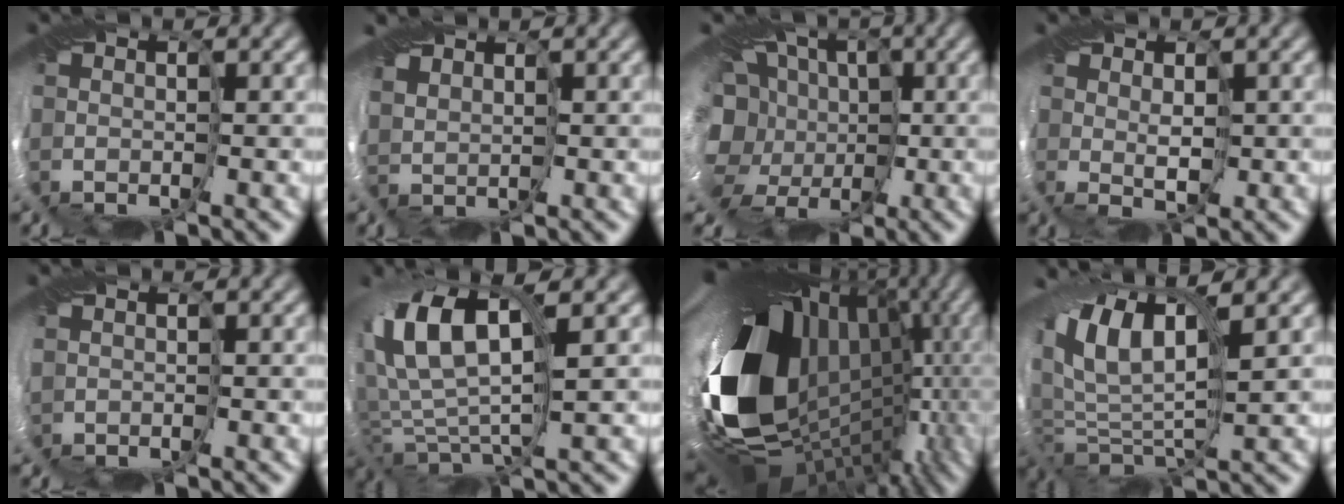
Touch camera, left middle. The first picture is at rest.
{"total": 1.8, "force": [0.3, 1.4, 1.1], "torque": [-0.009, -0.003, -0.006]}
{"total": 11.9, "force": [-1.1, 9.8, 6.6], "torque": [-0.100, -0.021, -0.042]}
{"total": 0.8, "force": [0.7, -0.3, 0.3], "torque": [-0.004, 0.000, 0.013]}
{"total": 1.1, "force": [-0.5, 0.8, 0.6], "torque": [-0.014, -0.003, -0.014]}
{"total": 8.8, "force": [2.1, 3.6, 7.7], "torque": [-0.166, 0.009, 0.035]}
{"total": 18.3, "force": [-0.8, 12.2, 13.6], "torque": [-0.247, -0.065, 0.007]}
{"total": 9.3, "force": [1.8, 3.9, 8.2], "torque": [-0.173, 0.006, 0.023]}